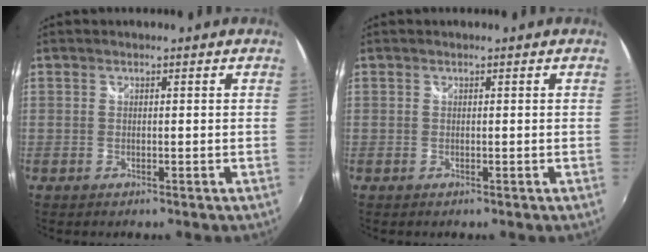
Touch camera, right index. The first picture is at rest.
{"total": 0.0}